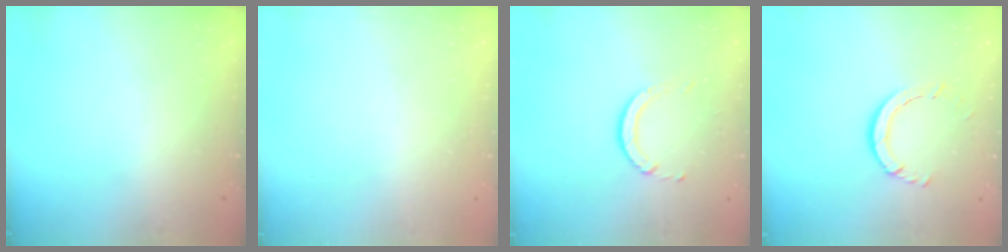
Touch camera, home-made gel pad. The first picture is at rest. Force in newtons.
{"total": 2.5, "press": 2.5, "slide": 0.2}
{"total": 2.3, "press": 2.3, "slide": 0.3}
{"total": 3.8, "press": 3.8, "slide": 0.5}